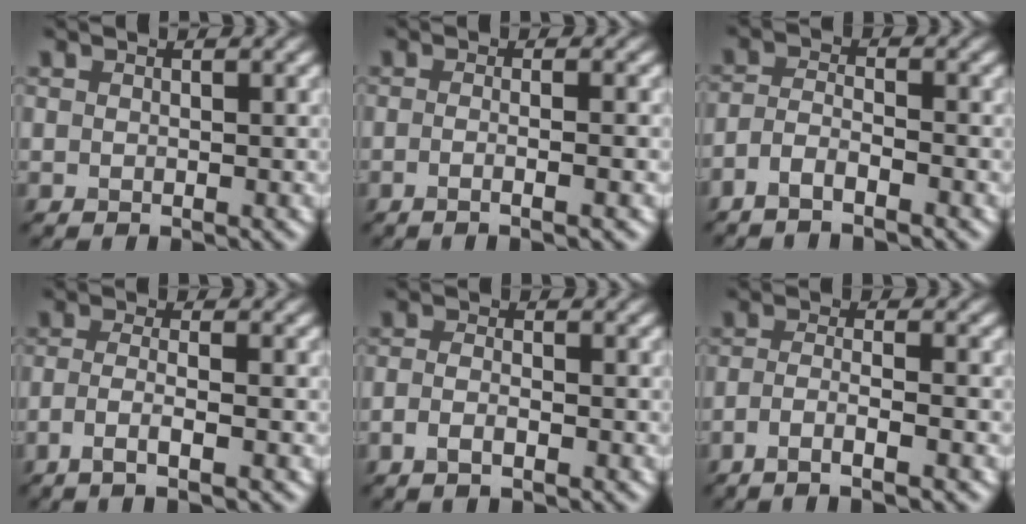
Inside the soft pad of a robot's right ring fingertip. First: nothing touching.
{"total": 4.1, "force": [-0.4, 1.8, 3.6], "torque": [-0.014, 0.002, -0.028]}
{"total": 2.7, "force": [-2.0, 0.6, 1.7], "torque": [-0.036, 0.001, -0.048]}
{"total": 3.2, "force": [-1.3, 0.7, 2.8], "torque": [-0.052, -0.003, -0.034]}
{"total": 1.7, "force": [-0.8, 0.6, 1.4], "torque": [-0.028, -0.001, -0.018]}
{"total": 3.5, "force": [-1.9, 0.6, 2.9], "torque": [-0.051, -0.001, -0.045]}